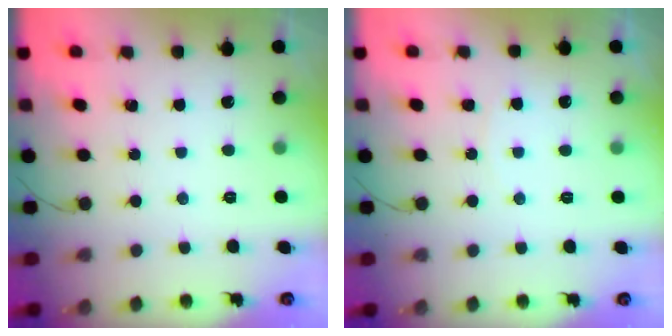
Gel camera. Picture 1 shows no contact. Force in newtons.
{"total": 5.5, "press": 5.5, "slide": 0.5}